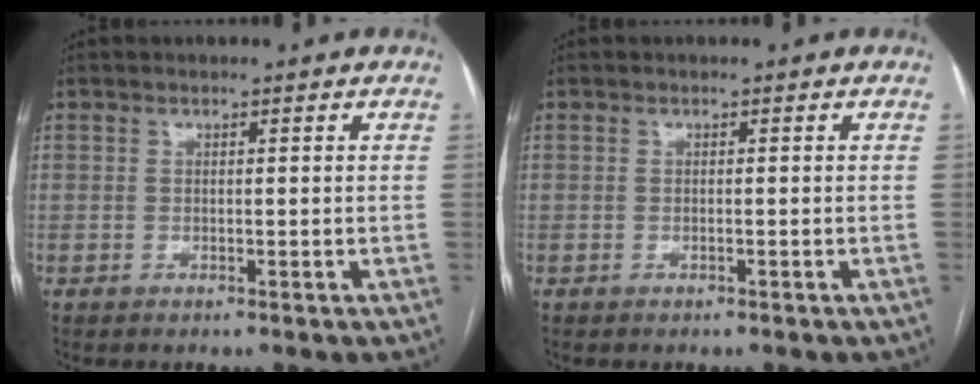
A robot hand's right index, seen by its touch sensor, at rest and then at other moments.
{"total": 0.0}